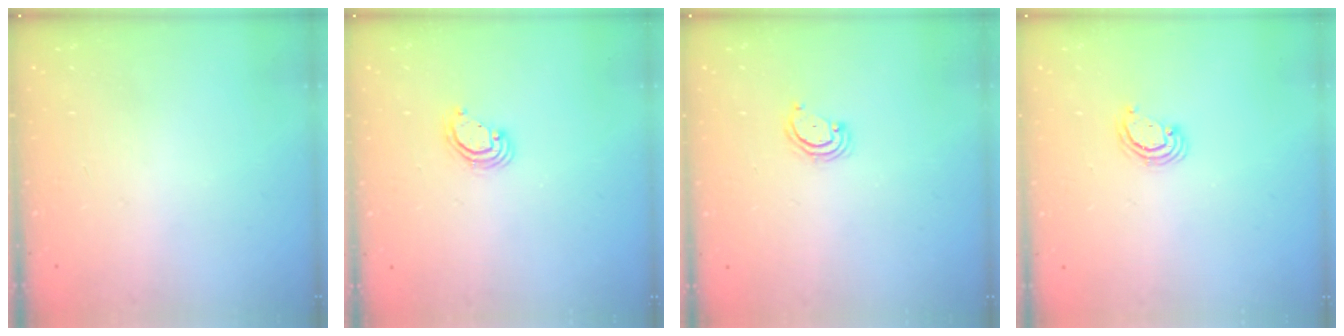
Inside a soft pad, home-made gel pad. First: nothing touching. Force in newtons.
{"total": 3.8, "press": 3.8, "slide": 0.1}
{"total": 2.9, "press": 2.9, "slide": 0.3}
{"total": 3.1, "press": 3.1, "slide": 0.3}